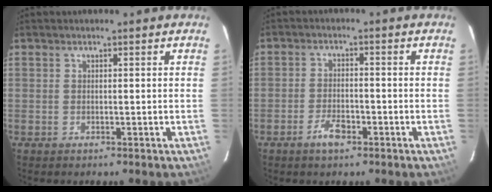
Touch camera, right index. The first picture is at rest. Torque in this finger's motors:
{"motor_torque": [0.49, -0.01, 0.20, 0.04]}